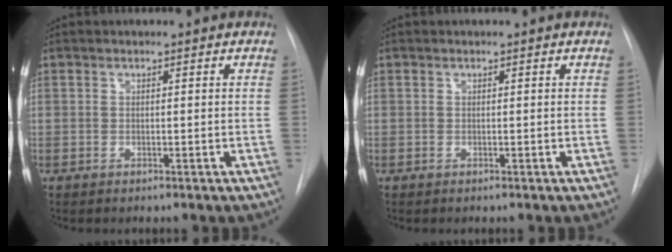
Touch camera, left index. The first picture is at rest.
{"total": 0.0}